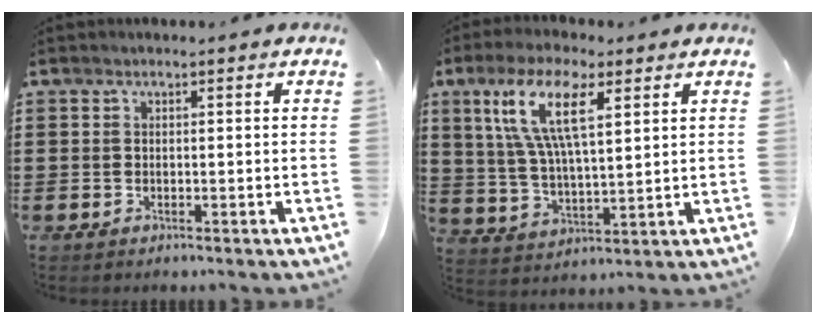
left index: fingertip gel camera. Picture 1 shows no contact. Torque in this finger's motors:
{"motor_torque": [2.14, 0.00, 1.05, 0.21]}